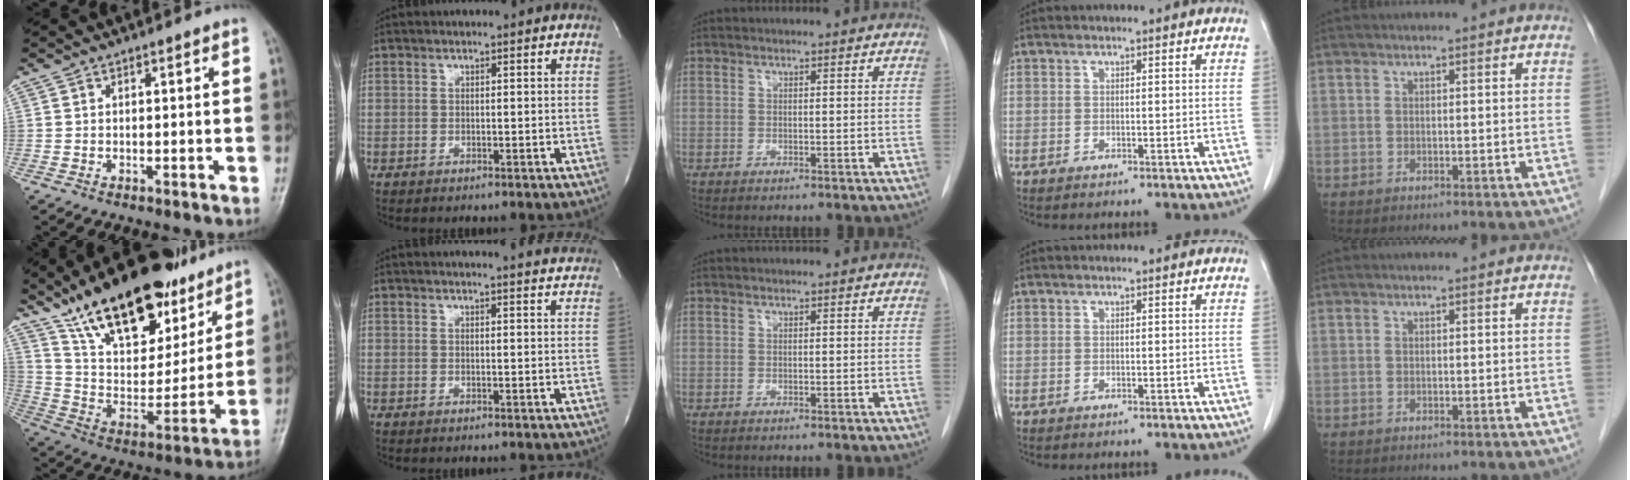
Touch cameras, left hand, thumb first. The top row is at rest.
{"thumb": {"total": 26.7, "force": [17.9, 12.0, 15.8], "torque": [-0.217, -0.053, 0.299]}, "index": {"total": 10.3, "force": [9.9, -0.3, 2.8], "torque": [-0.037, -0.024, 0.098]}}